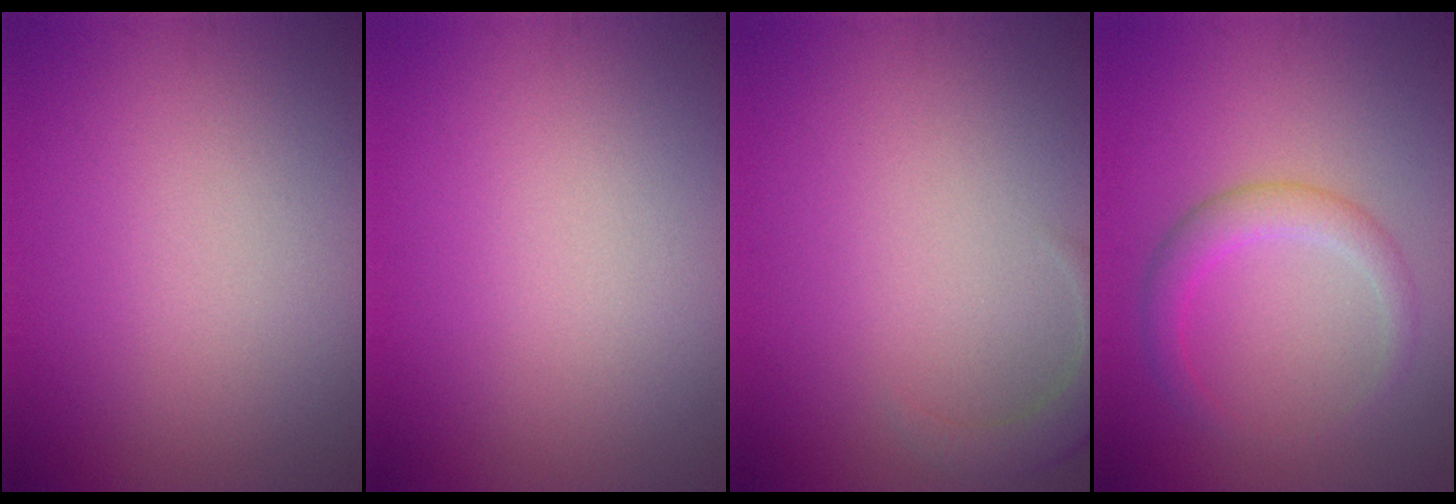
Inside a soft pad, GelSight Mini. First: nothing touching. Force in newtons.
{"total": 0.0}
{"total": 2.3, "press": 2.3, "slide": 0.4}
{"total": 2.6, "press": 2.6, "slide": 0.1}